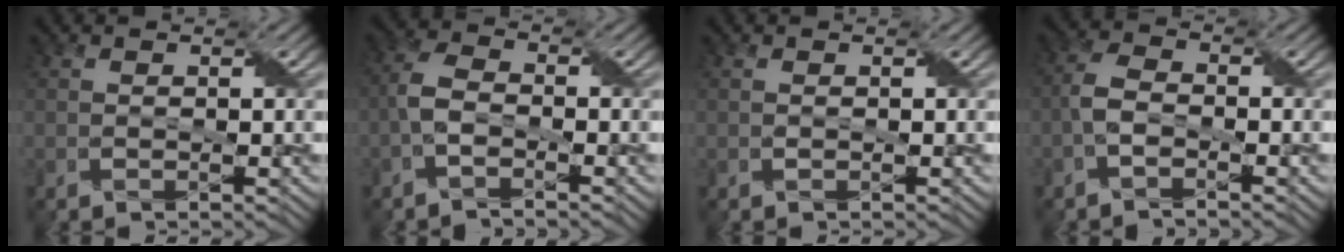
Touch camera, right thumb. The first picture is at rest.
{"total": 3.8, "force": [-1.8, 1.8, 2.8], "torque": [-0.072, 0.008, -0.045]}
{"total": 0.0}
{"total": 3.4, "force": [-1.7, 1.6, 2.4], "torque": [-0.061, 0.008, -0.043]}